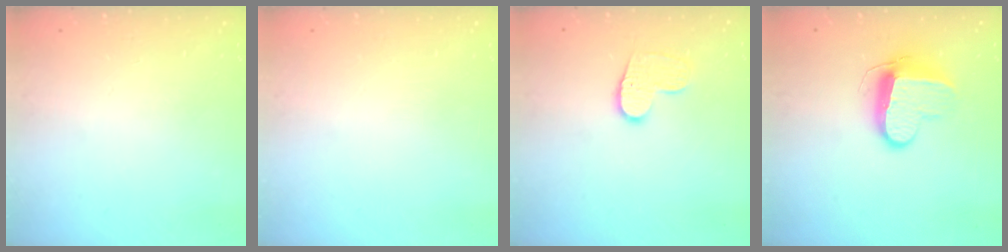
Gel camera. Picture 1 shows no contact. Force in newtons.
{"total": 0.0}
{"total": 9.2, "press": 9.2, "slide": 0.3}
{"total": 10.4, "press": 10.4, "slide": 0.5}